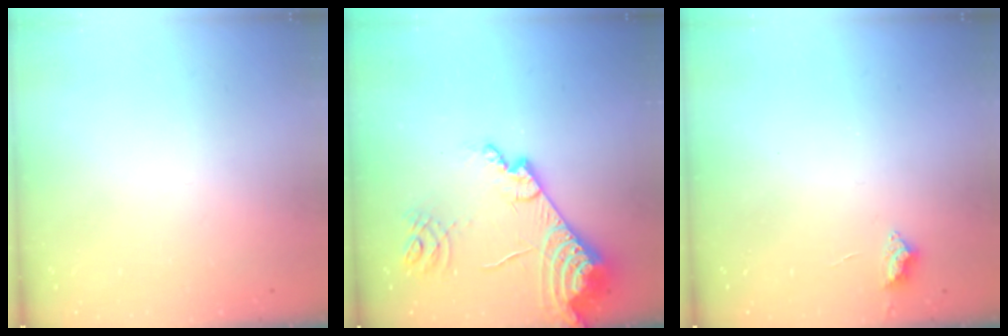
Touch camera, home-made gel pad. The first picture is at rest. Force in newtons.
{"total": 17.5, "press": 17.4, "slide": 2.1}
{"total": 2.7, "press": 2.6, "slide": 0.5}